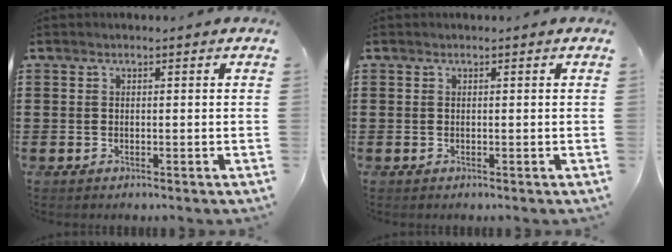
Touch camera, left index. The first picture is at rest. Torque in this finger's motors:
{"motor_torque": [0.00, 0.00, 0.00, 0.00]}